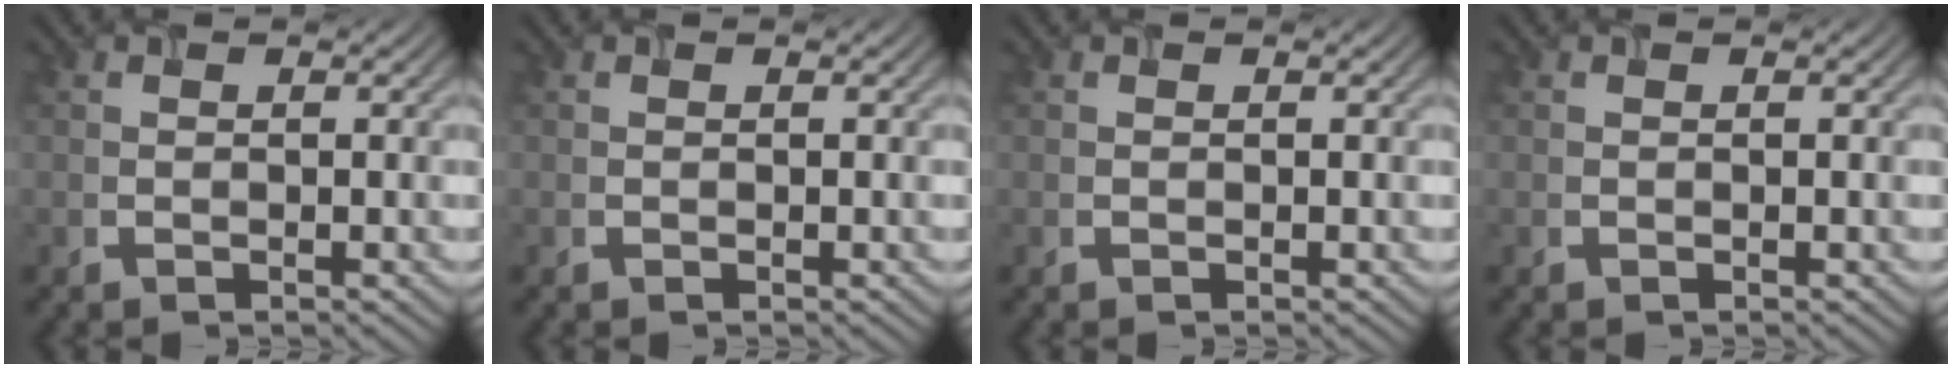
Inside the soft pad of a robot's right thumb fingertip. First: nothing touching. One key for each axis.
{"total": 0.0}
{"total": 0.0}
{"total": 0.0}